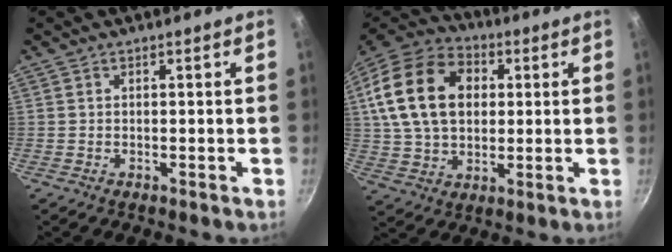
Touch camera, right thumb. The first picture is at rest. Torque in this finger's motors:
{"motor_torque": [-0.99, 2.84, 1.83, 0.31, 0.61]}